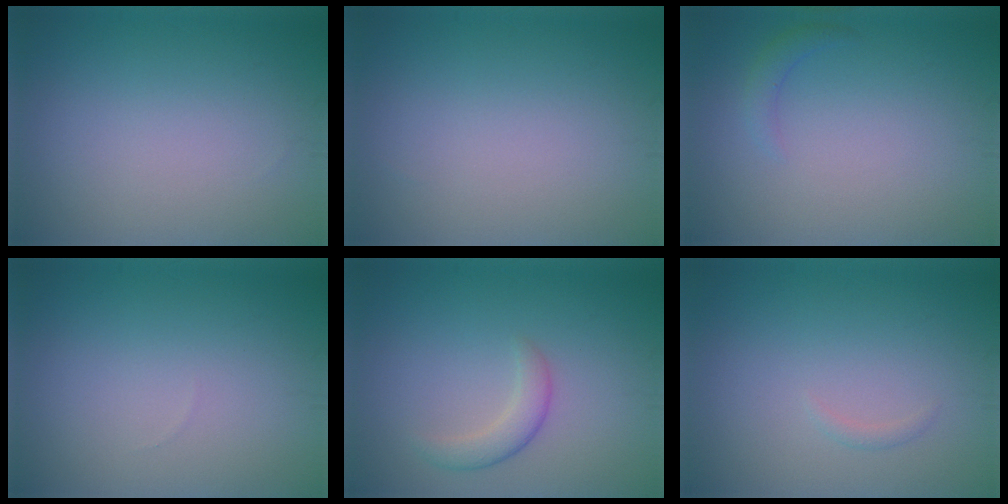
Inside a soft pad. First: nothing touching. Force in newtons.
{"total": 0.0}
{"total": 1.2, "press": 1.2, "slide": 0.2}
{"total": 0.0}
{"total": 2.2, "press": 2.2, "slide": 0.1}
{"total": 0.6, "press": 0.6, "slide": 0.1}